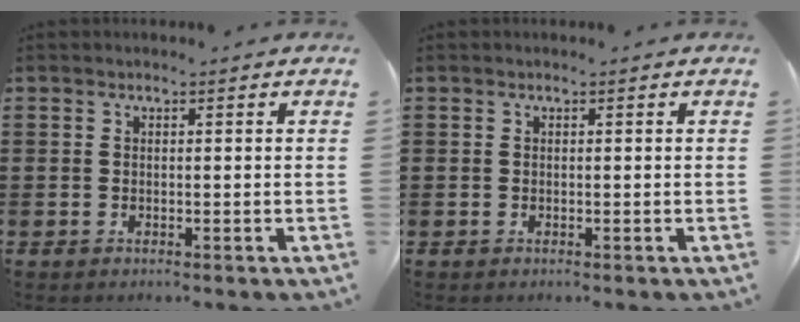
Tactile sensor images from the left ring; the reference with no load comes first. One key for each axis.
{"total": 0.0}